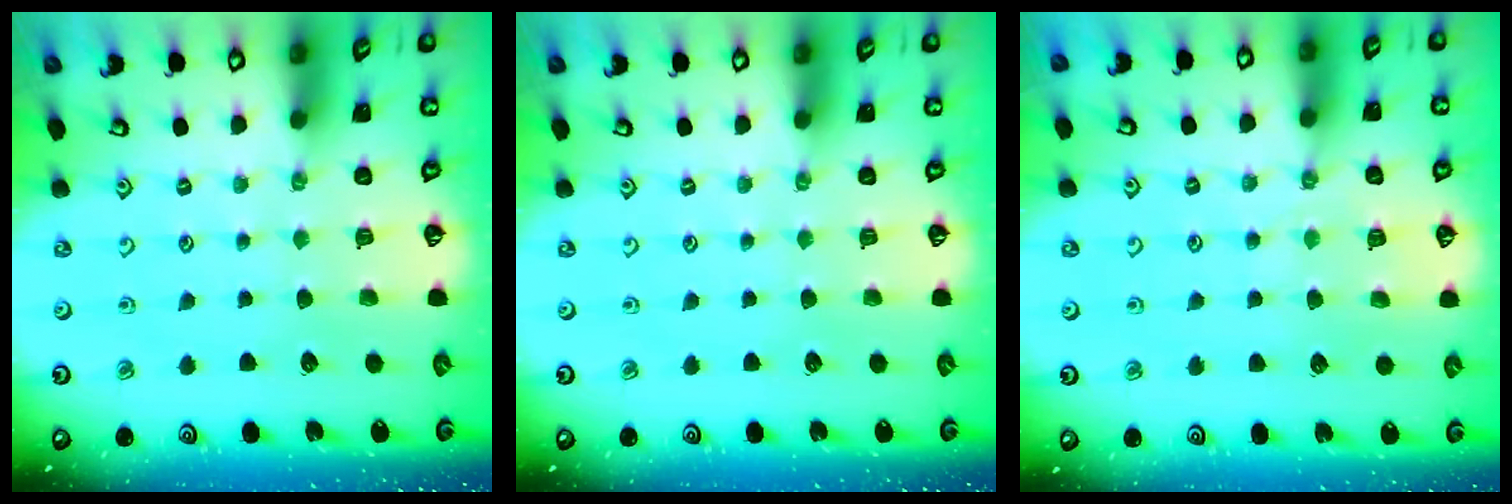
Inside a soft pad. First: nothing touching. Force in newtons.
{"total": 0.0}
{"total": 5.5, "press": 5.5, "slide": 0.9}